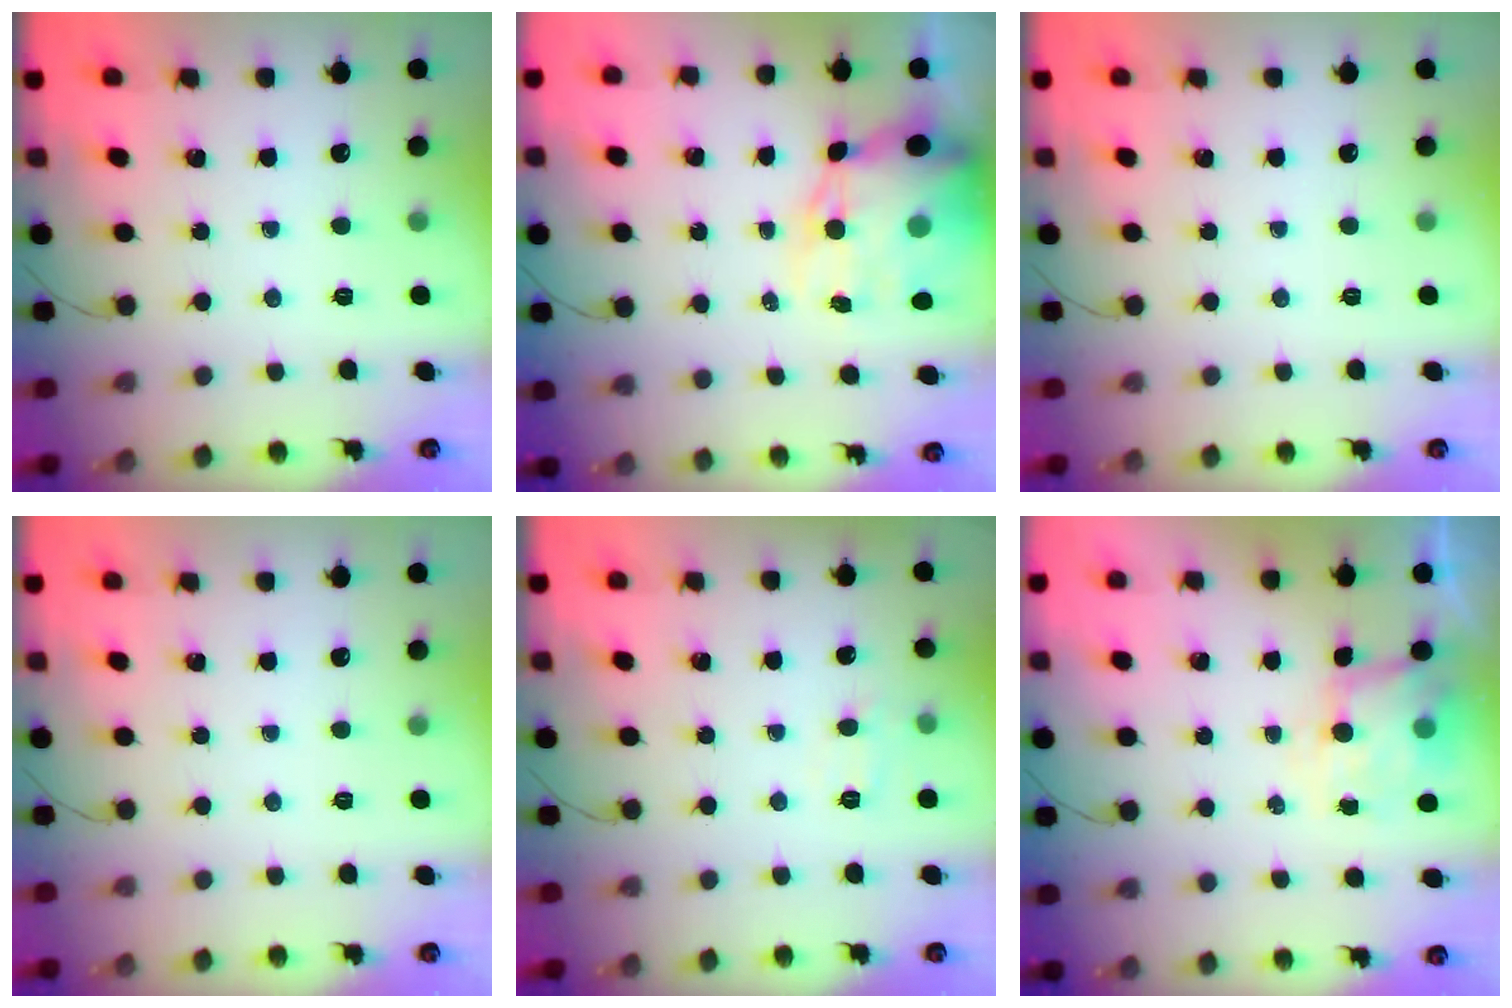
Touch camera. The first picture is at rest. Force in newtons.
{"total": 16.4, "press": 15.9, "slide": 3.9}
{"total": 0.0}
{"total": 0.0}
{"total": 5.9, "press": 5.7, "slide": 1.5}
{"total": 5.3, "press": 5.2, "slide": 1.1}